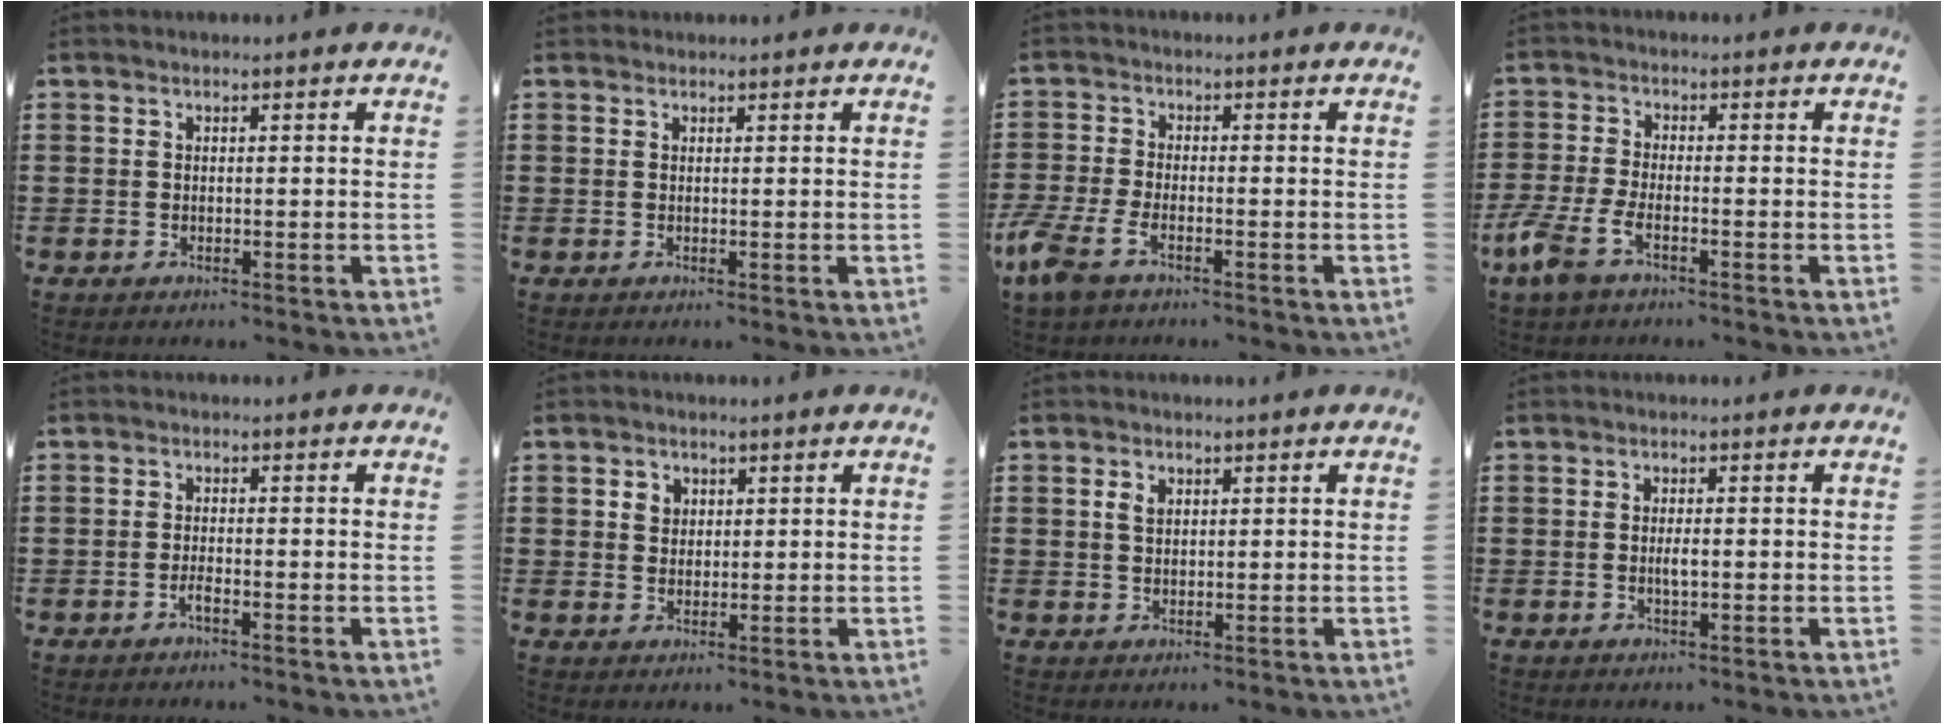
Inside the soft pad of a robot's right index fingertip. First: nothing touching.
{"total": 0.6, "force": [0.5, 0.4, -0.1], "torque": [0.000, 0.003, 0.010]}
{"total": 4.2, "force": [-2.7, 0.9, 3.1], "torque": [-0.097, -0.020, -0.060]}
{"total": 5.1, "force": [-2.9, 1.3, 3.9], "torque": [-0.116, -0.022, -0.064]}
{"total": 1.5, "force": [-1.0, 0.1, 1.2], "torque": [-0.023, -0.007, -0.016]}
{"total": 2.2, "force": [1.0, 1.9, 0.5], "torque": [-0.017, 0.010, 0.017]}
{"total": 1.9, "force": [0.7, 1.2, 1.2], "torque": [-0.027, 0.005, 0.013]}
{"total": 2.0, "force": [-0.2, 0.5, 1.9], "torque": [-0.036, 0.000, -0.005]}